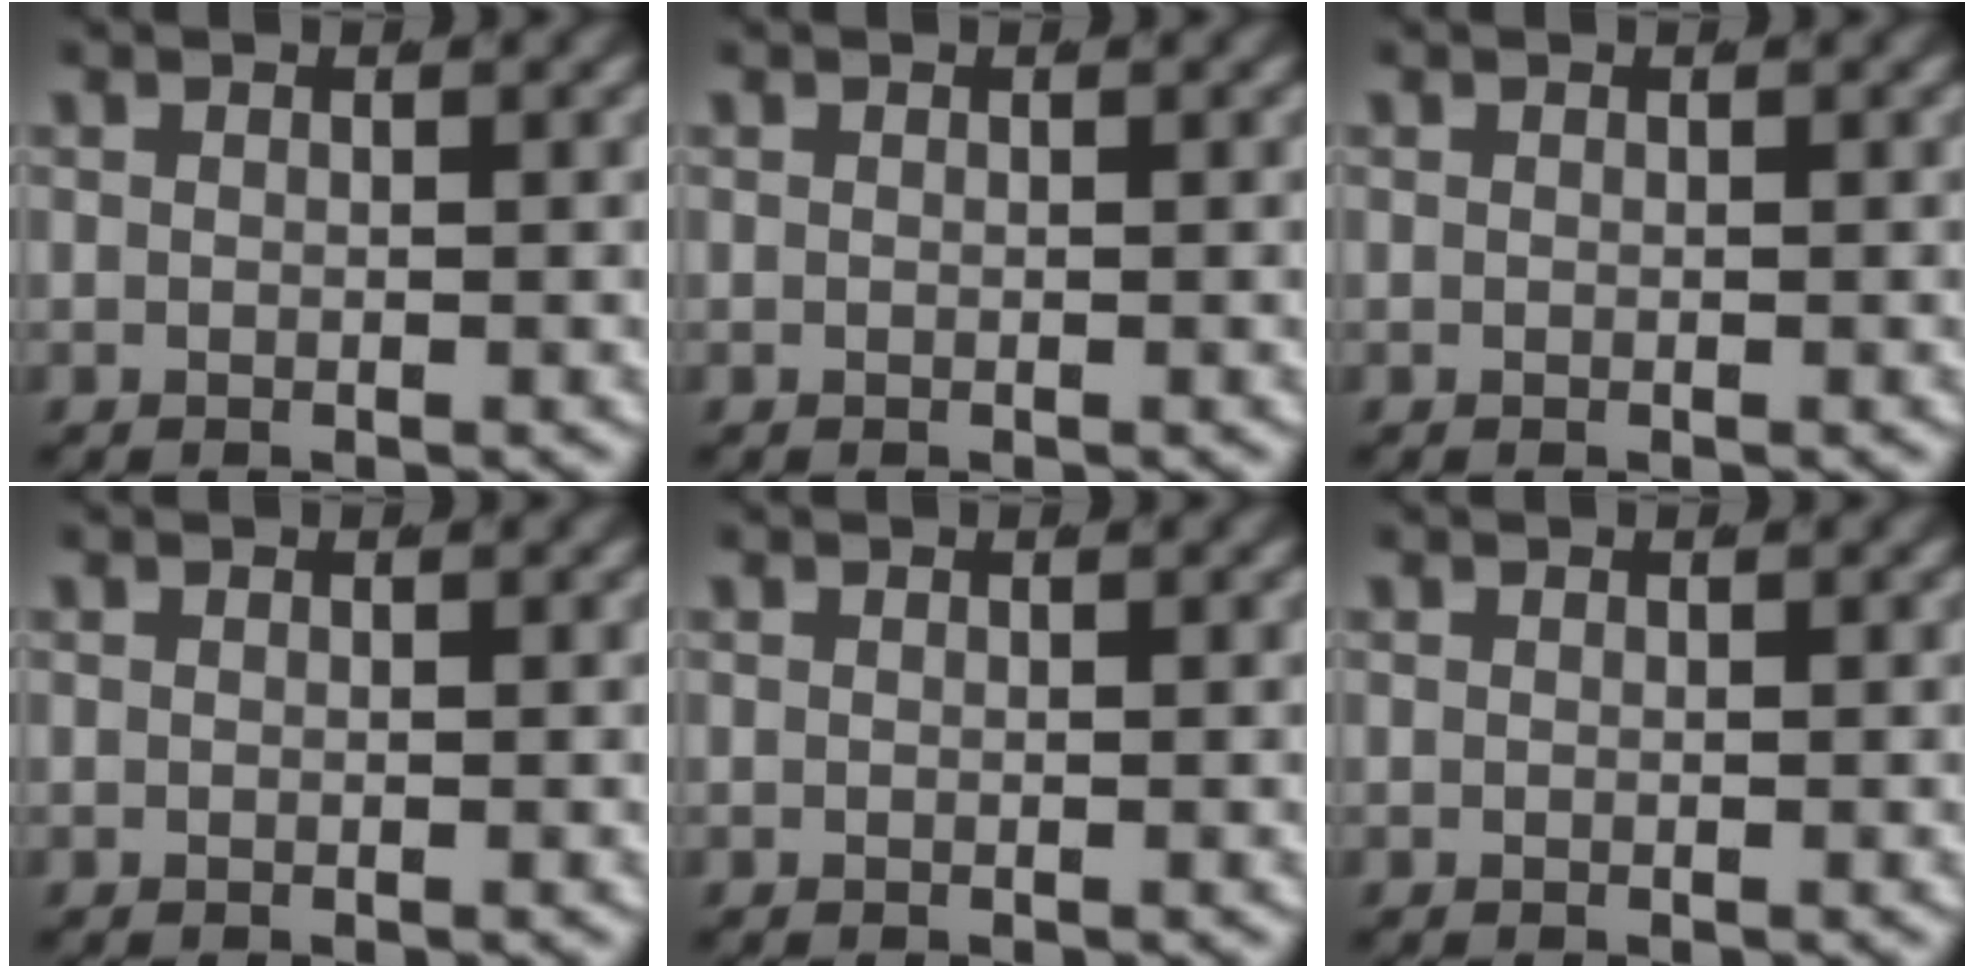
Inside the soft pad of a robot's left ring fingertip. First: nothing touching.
{"total": 0.0}
{"total": 0.0}
{"total": 0.0}
{"total": 0.0}
{"total": 0.0}